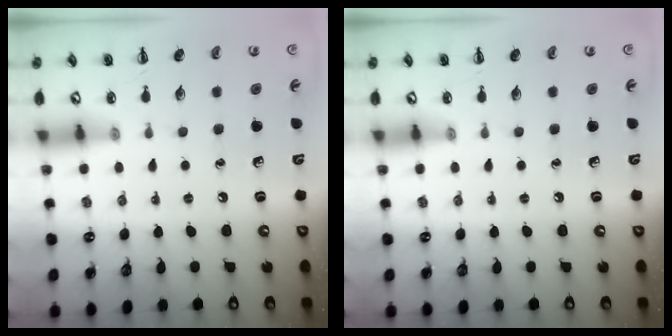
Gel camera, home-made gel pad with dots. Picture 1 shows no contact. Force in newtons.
{"total": 0.0}